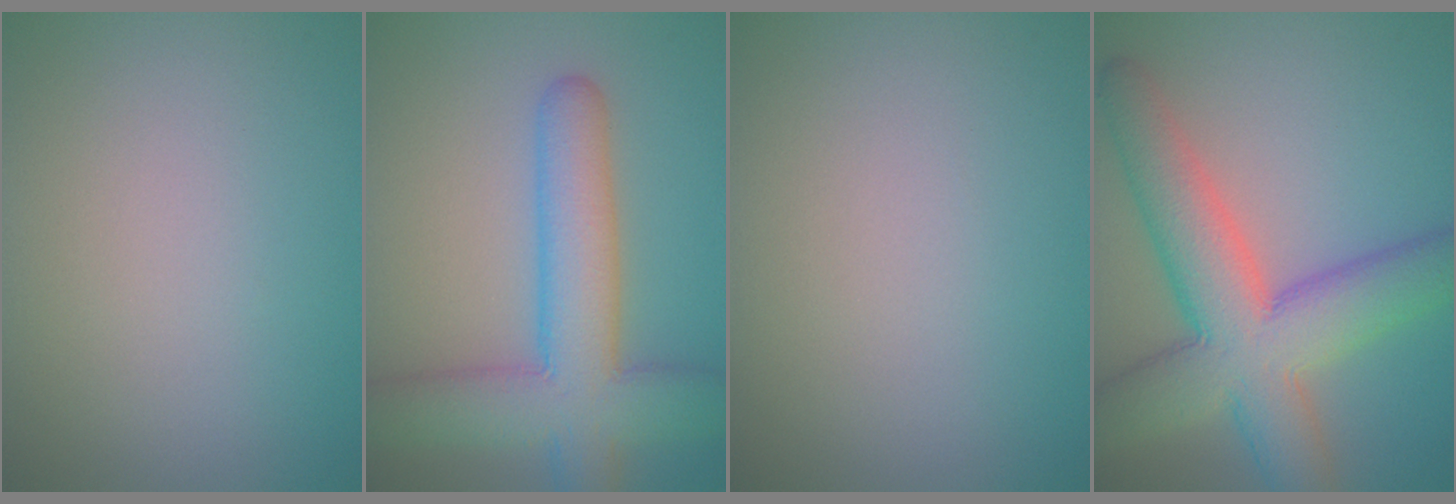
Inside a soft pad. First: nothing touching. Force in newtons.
{"total": 8.0, "press": 8.0, "slide": 0.5}
{"total": 0.0}
{"total": 10.3, "press": 10.3, "slide": 0.3}